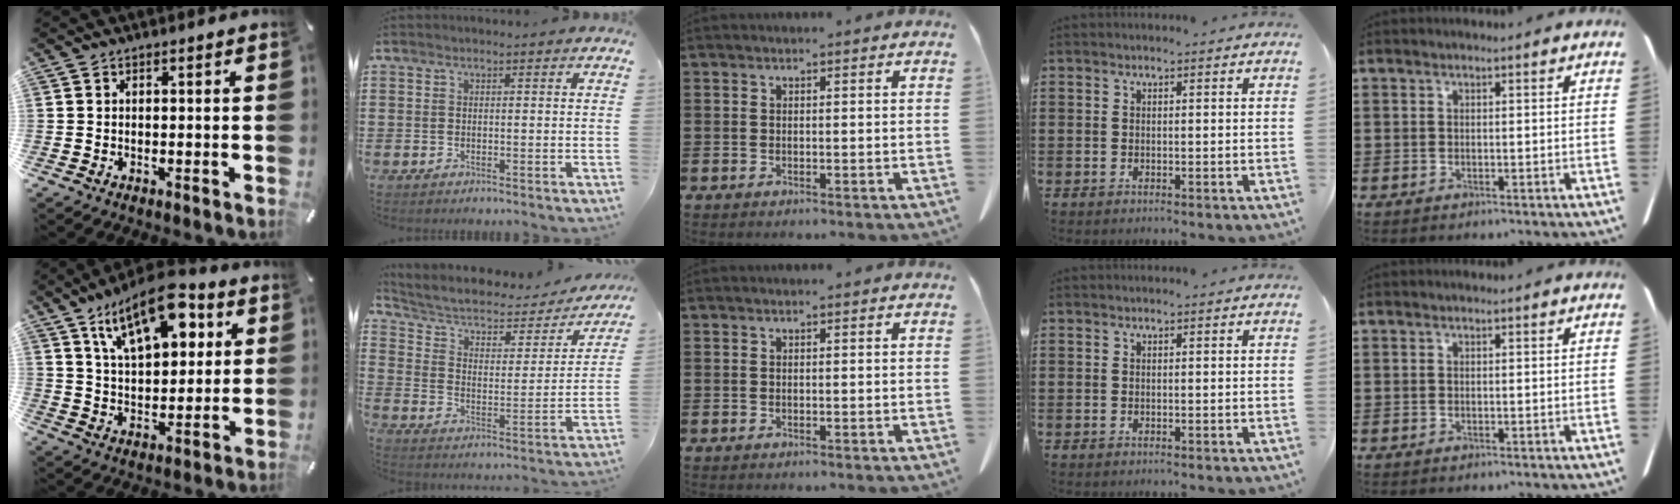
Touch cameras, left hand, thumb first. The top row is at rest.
{"thumb": {"total": 17.4, "force": [9.5, 8.5, 11.9], "torque": [-0.197, -0.025, 0.162]}, "index": {"total": 4.8, "force": [3.1, 2.6, 2.5], "torque": [-0.067, -0.016, 0.044]}}